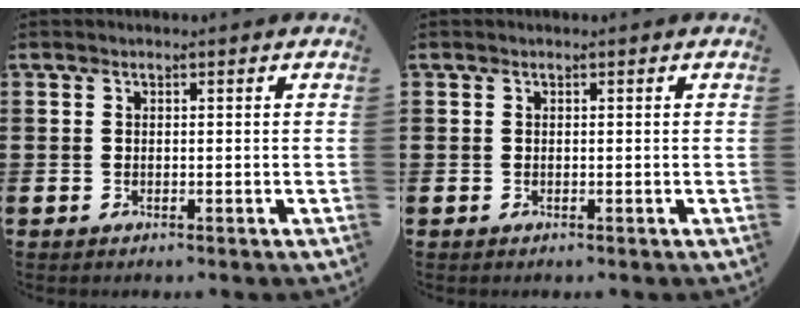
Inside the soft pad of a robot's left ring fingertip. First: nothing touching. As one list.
[{"total": 0.0}]